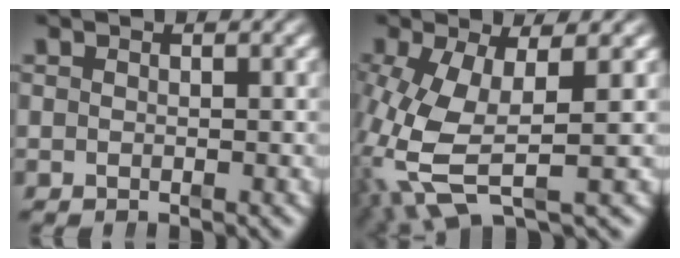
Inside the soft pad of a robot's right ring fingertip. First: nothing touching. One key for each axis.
{"total": 6.6, "fx": -0.5, "fy": 3.1, "fz": 5.8, "tx": -0.138, "ty": -0.029, "tz": 0.009}